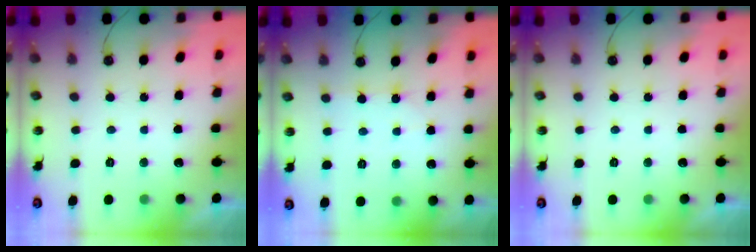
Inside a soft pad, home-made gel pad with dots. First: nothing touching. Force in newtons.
{"total": 2.6, "press": 2.6, "slide": 0.4}
{"total": 0.0}